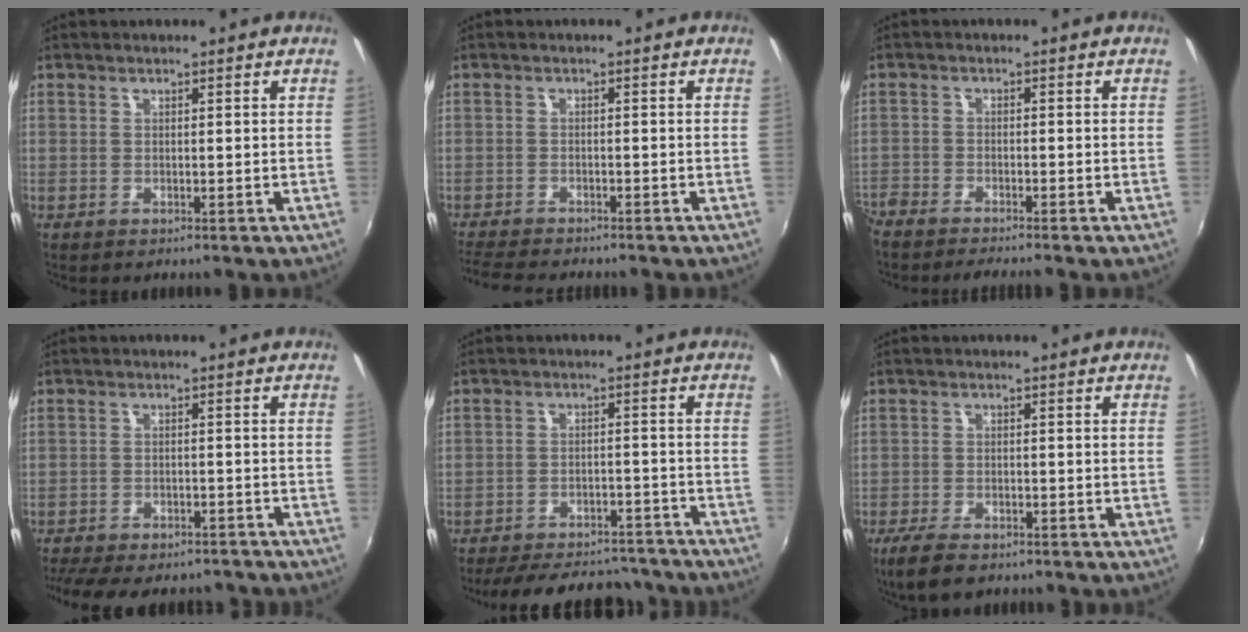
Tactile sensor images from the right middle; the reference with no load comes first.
{"total": 7.4, "force": [-6.8, 0.9, 2.9], "torque": [-0.079, -0.023, -0.114]}
{"total": 7.4, "force": [-6.7, 1.0, 2.8], "torque": [-0.087, -0.023, -0.119]}
{"total": 15.6, "force": [-13.4, 4.7, 6.5], "torque": [-0.146, -0.018, -0.181]}
{"total": 19.6, "force": [-17.0, 6.7, 7.1], "torque": [-0.152, 0.027, -0.210]}
{"total": 6.4, "force": [-4.9, 2.0, 3.6], "torque": [-0.095, -0.019, -0.089]}